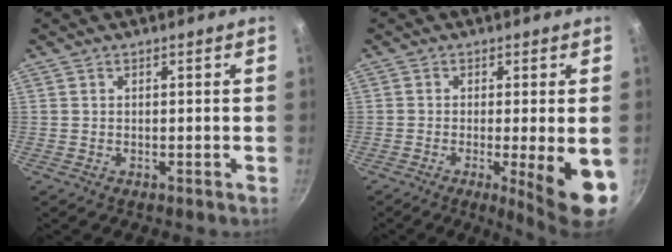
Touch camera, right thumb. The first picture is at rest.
{"total": 10.0, "force": [-2.2, 1.5, 9.7], "torque": [-0.131, -0.008, -0.026]}